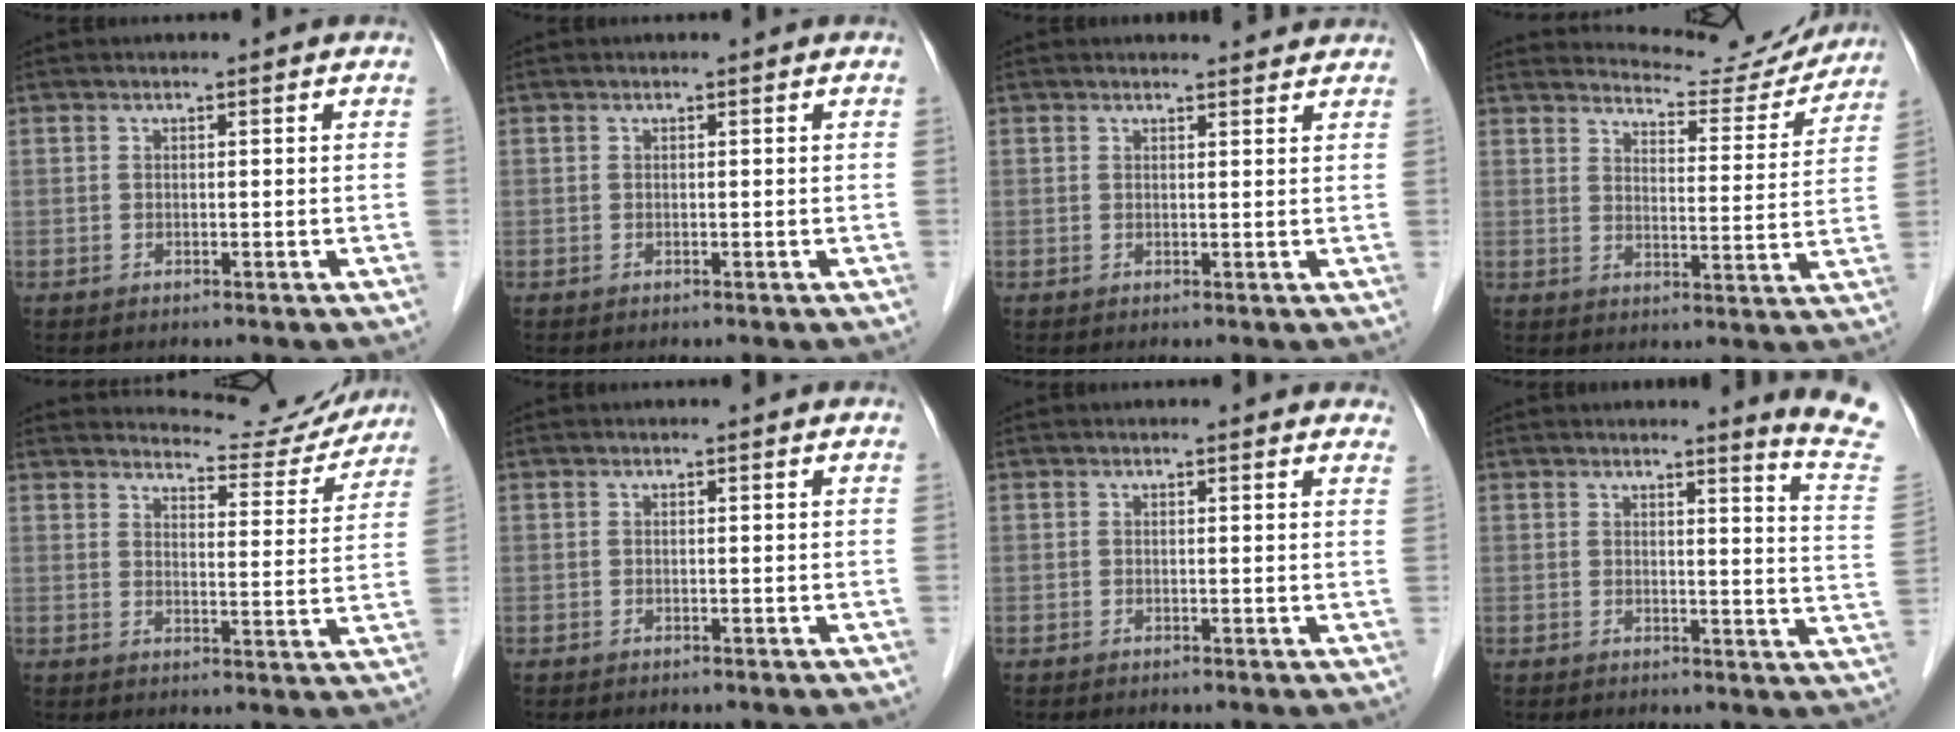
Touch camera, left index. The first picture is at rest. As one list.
[{"total": 0.0}, {"total": 3.2, "force": [3.1, 0.5, 0.4], "torque": [-0.011, 0.004, 0.031]}, {"total": 12.3, "force": [12.1, 1.8, 1.0], "torque": [-0.009, -0.020, 0.146]}, {"total": 11.2, "force": [11.0, 1.8, 0.7], "torque": [-0.001, -0.019, 0.128]}, {"total": 0.0}, {"total": 3.1, "force": [2.8, 0.9, 0.9], "torque": [-0.005, 0.001, 0.013]}, {"total": 8.3, "force": [7.8, -1.6, 2.3], "torque": [-0.024, -0.085, 0.064]}]